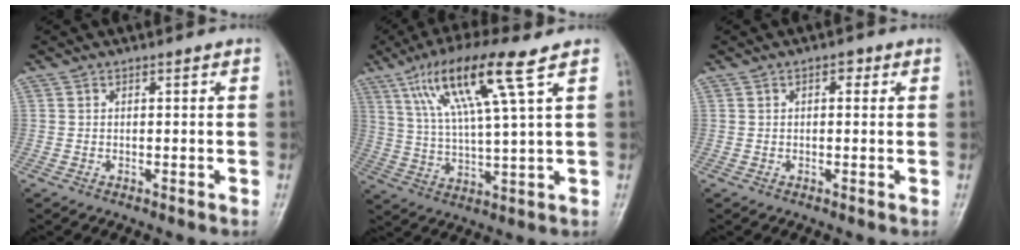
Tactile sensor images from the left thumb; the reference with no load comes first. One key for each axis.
{"total": 14.3, "fx": 7.1, "fy": 1.0, "fz": 12.4, "tx": -0.243, "ty": -0.014, "tz": 0.132}
{"total": 1.9, "fx": 0.7, "fy": 1.1, "fz": 1.3, "tx": -0.008, "ty": 0.003, "tz": 0.005}